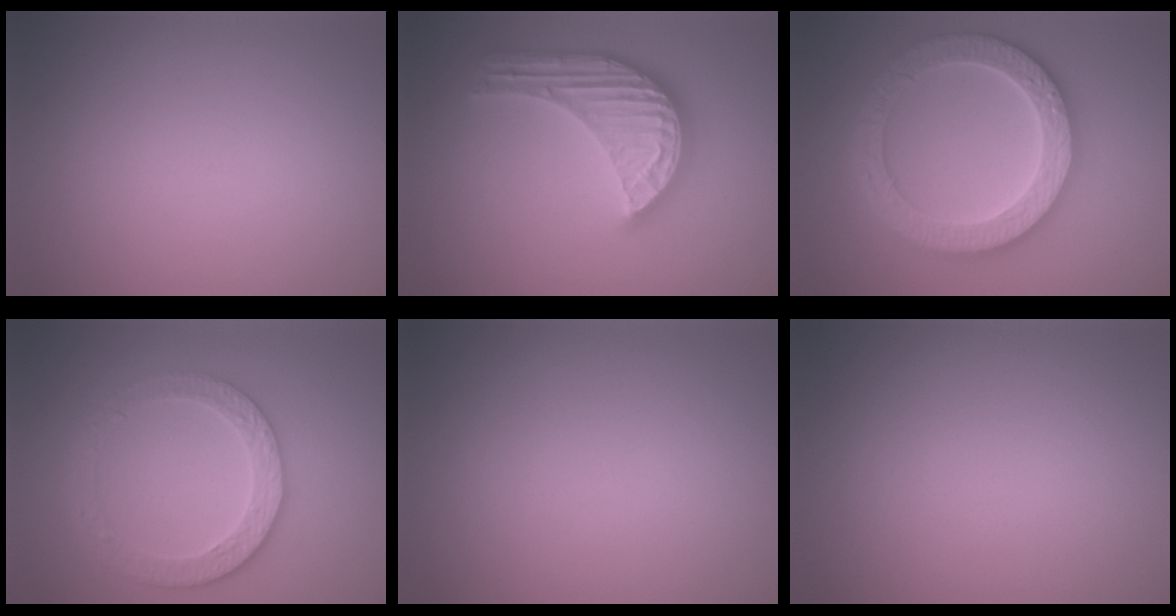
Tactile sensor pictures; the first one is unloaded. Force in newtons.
{"total": 5.6, "press": 5.5, "slide": 0.7}
{"total": 6.3, "press": 6.2, "slide": 1.2}
{"total": 3.3, "press": 3.1, "slide": 1.2}
{"total": 0.0}
{"total": 0.0}